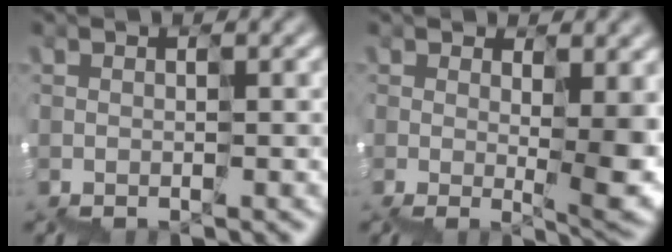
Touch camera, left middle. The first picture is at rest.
{"total": 6.2, "force": [0.4, 2.3, 5.8], "torque": [-0.097, 0.002, 0.016]}